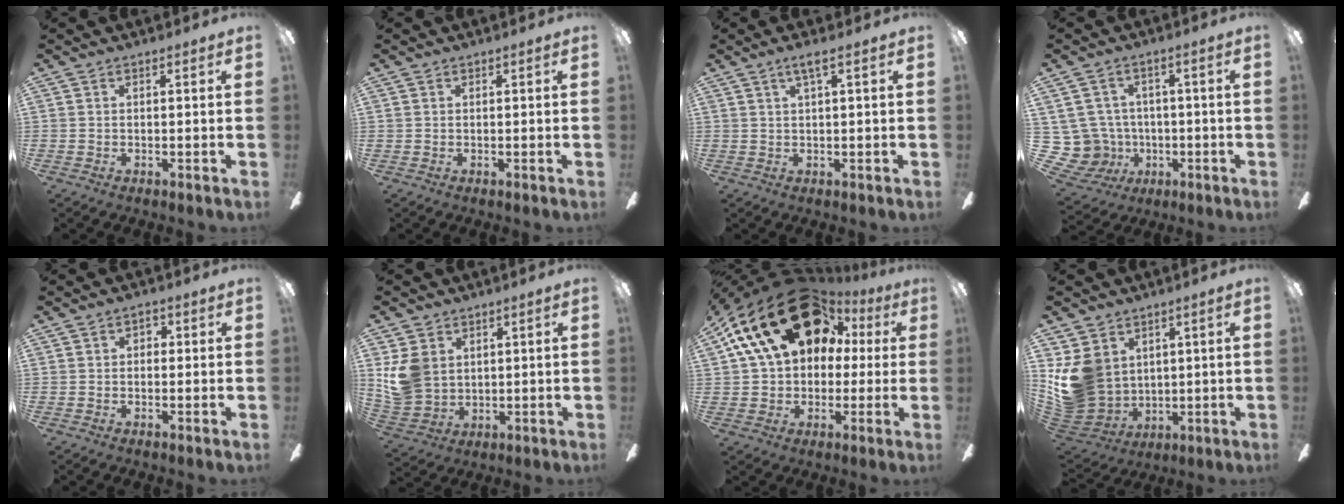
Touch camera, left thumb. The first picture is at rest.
{"total": 0.0}
{"total": 3.4, "force": [1.7, 0.4, 2.9], "torque": [-0.060, 0.002, 0.029]}
{"total": 9.2, "force": [-0.2, 9.0, 2.0], "torque": [-0.099, 0.004, 0.007]}
{"total": 2.0, "force": [-0.1, 1.6, 1.1], "torque": [-0.014, 0.007, -0.006]}
{"total": 11.7, "force": [3.0, 9.9, 5.4], "torque": [-0.140, -0.012, 0.061]}
{"total": 23.6, "force": [11.2, 15.9, 13.3], "torque": [-0.238, -0.041, 0.208]}
{"total": 13.9, "force": [2.6, 12.0, 6.5], "torque": [-0.160, -0.022, 0.056]}